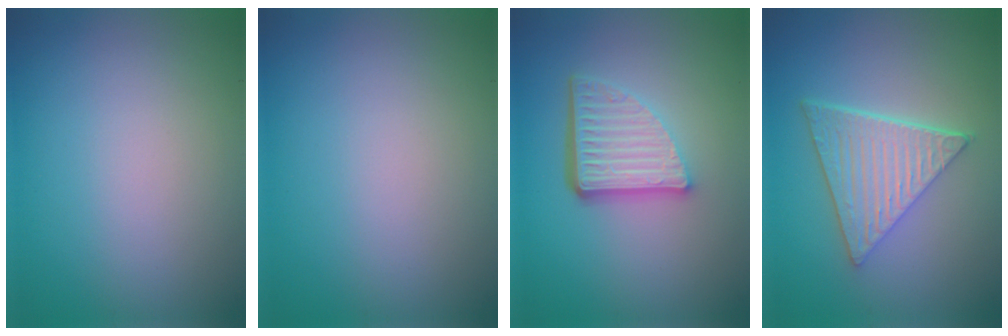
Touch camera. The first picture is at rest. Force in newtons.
{"total": 0.0}
{"total": 5.7, "press": 3.8, "slide": 4.2}
{"total": 6.3, "press": 4.4, "slide": 4.4}